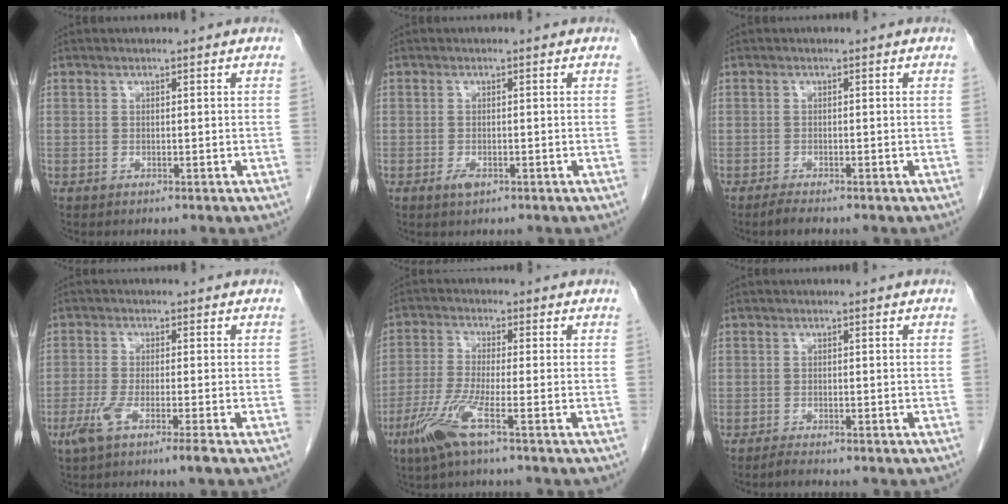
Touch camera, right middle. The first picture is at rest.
{"total": 1.5, "force": [-0.8, 0.6, 1.1], "torque": [-0.022, -0.001, -0.010]}
{"total": 1.5, "force": [-1.2, 0.0, 0.8], "torque": [-0.028, -0.007, -0.023]}
{"total": 4.9, "force": [-2.9, -0.1, 4.0], "torque": [-0.082, -0.014, -0.060]}
{"total": 6.9, "force": [-3.6, 0.0, 5.8], "torque": [-0.132, -0.013, -0.078]}
{"total": 1.1, "force": [-1.0, -0.2, 0.5], "torque": [-0.020, -0.006, -0.019]}